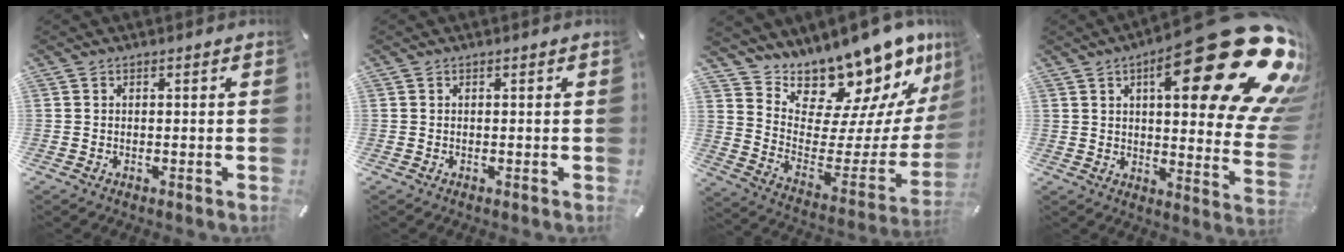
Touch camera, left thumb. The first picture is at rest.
{"total": 0.0}
{"total": 15.0, "force": [14.5, 4.0, 0.5], "torque": [-0.010, -0.160, 0.243]}
{"total": 35.3, "force": [16.0, 11.9, 29.1], "torque": [-0.370, -0.118, 0.278]}